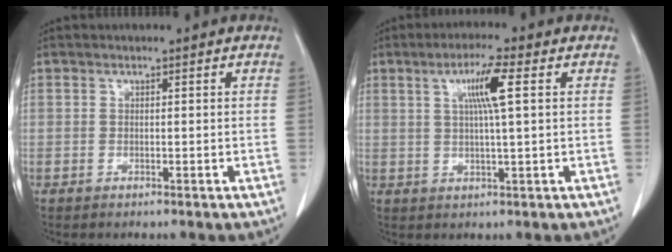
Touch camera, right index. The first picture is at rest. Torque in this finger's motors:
{"motor_torque": [0.27, 0.22, 0.16, 0.07]}